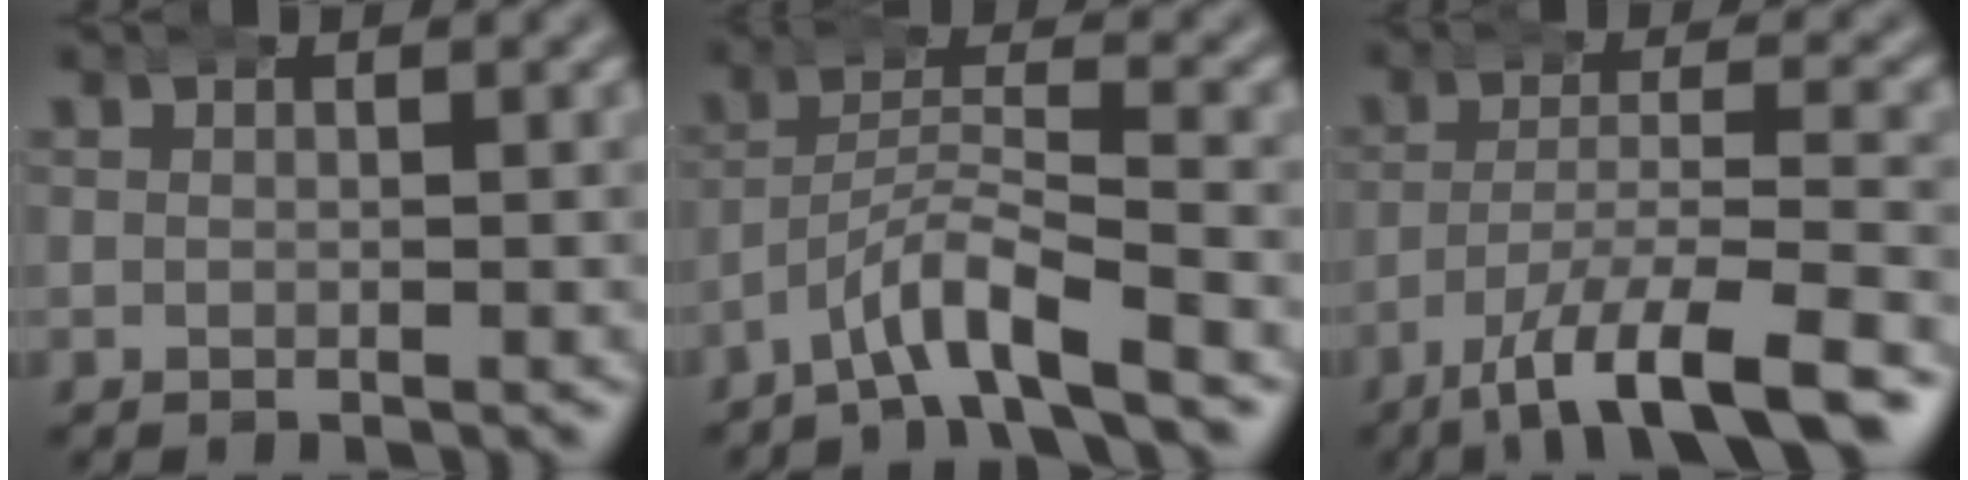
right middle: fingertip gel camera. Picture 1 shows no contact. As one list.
[{"total": 4.9, "force": [-3.7, 1.1, 3.0], "torque": [-0.052, 0.003, -0.067]}, {"total": 8.0, "force": [-5.3, 1.9, 5.7], "torque": [-0.100, -0.015, -0.079]}]